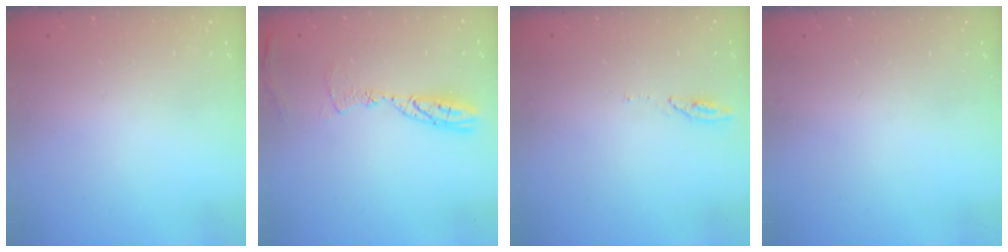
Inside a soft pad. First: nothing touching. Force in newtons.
{"total": 9.3, "press": 9.3, "slide": 0.9}
{"total": 3.3, "press": 3.3, "slide": 0.3}
{"total": 0.0}